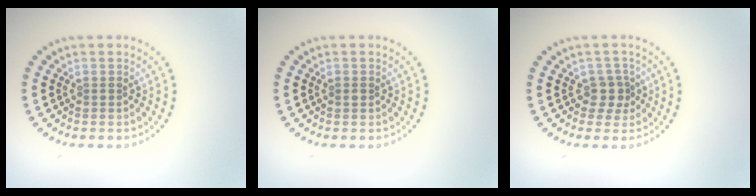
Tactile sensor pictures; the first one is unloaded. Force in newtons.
{"total": 0.7, "press": 0.7, "slide": 0.1}
{"total": 1.9, "press": 1.6, "slide": 1.1}